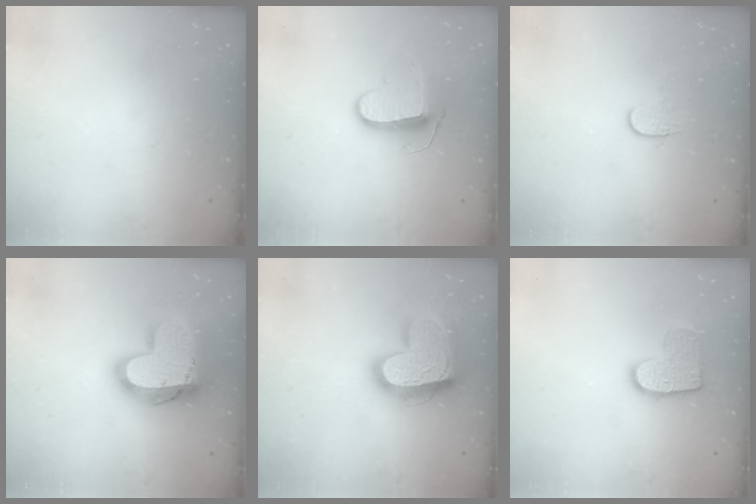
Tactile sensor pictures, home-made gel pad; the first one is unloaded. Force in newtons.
{"total": 9.6, "press": 9.6, "slide": 0.2}
{"total": 3.7, "press": 3.6, "slide": 0.4}
{"total": 19.7, "press": 19.7, "slide": 1.4}
{"total": 19.9, "press": 19.9, "slide": 1.1}
{"total": 11.2, "press": 11.2, "slide": 0.6}